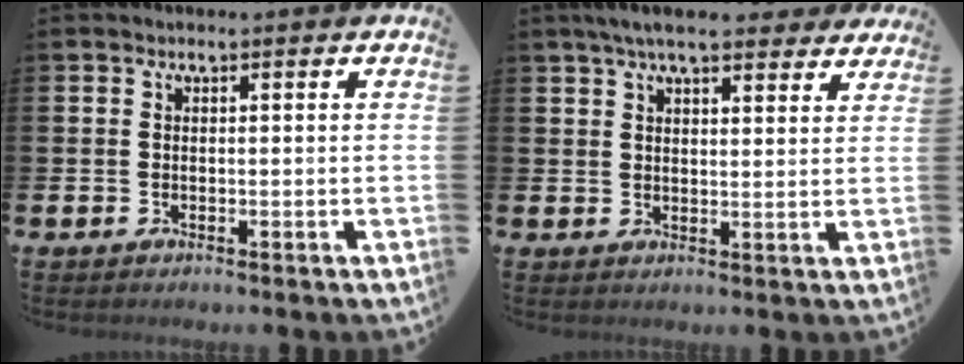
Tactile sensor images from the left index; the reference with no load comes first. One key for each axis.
{"total": 6.1, "fx": 5.4, "fy": 1.3, "fz": 2.6, "tx": -0.049, "ty": -0.015, "tz": 0.095}